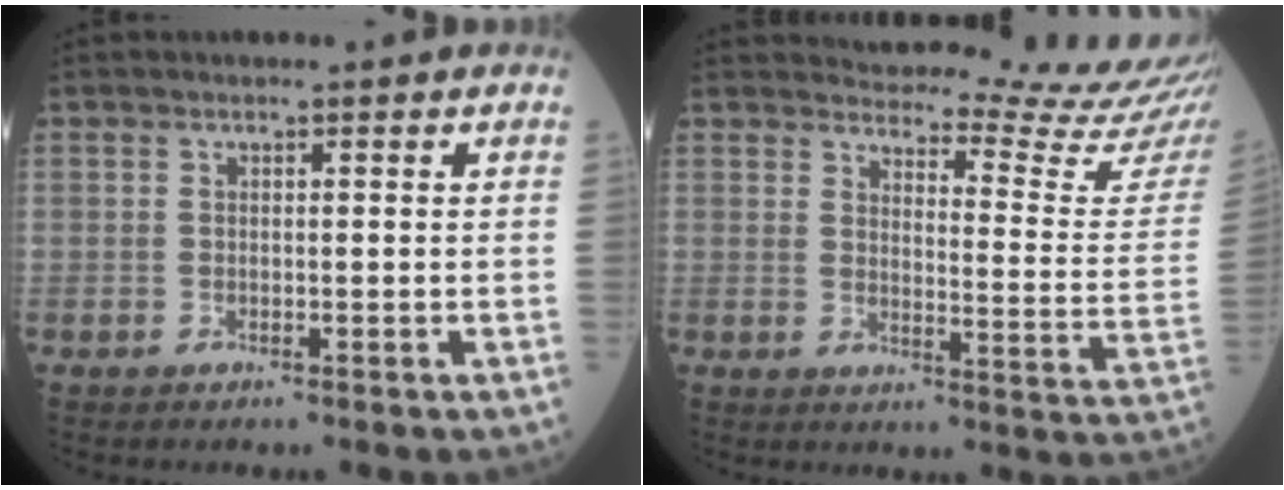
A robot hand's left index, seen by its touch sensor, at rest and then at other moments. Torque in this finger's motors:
{"motor_torque": [-0.26, -0.74, -0.32, -0.12]}